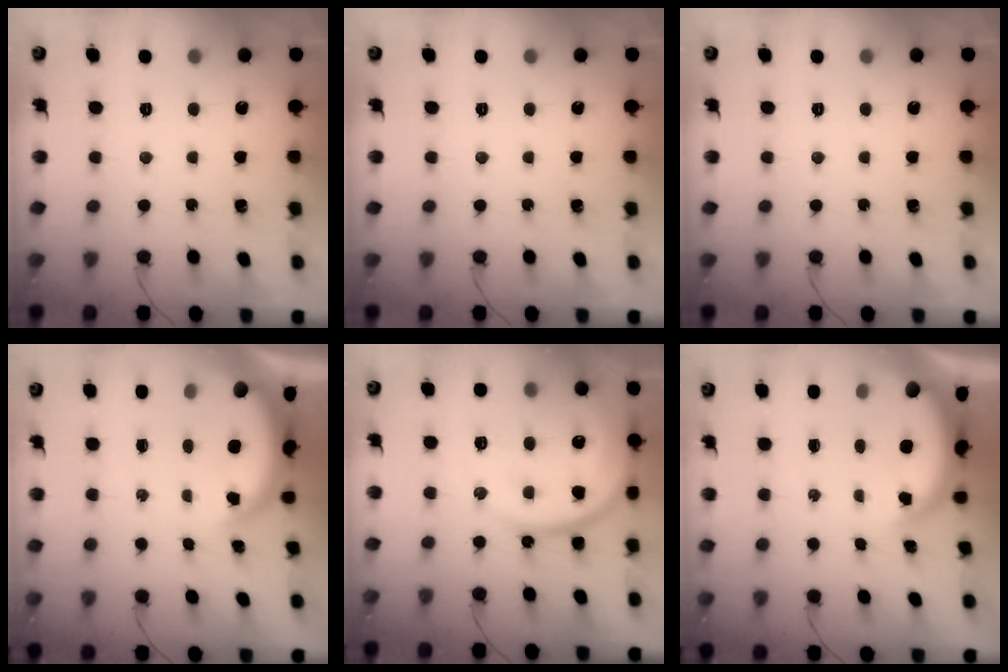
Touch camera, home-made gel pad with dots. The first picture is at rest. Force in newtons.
{"total": 0.0}
{"total": 0.0}
{"total": 4.7, "press": 4.6, "slide": 0.3}
{"total": 17.5, "press": 17.2, "slide": 3.7}
{"total": 4.7, "press": 4.6, "slide": 0.3}